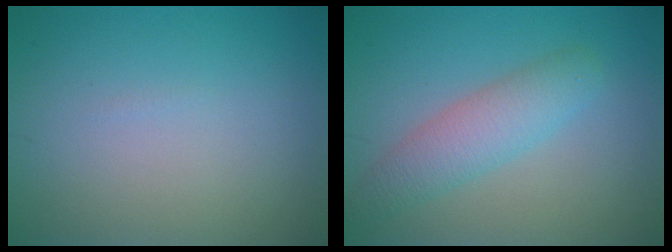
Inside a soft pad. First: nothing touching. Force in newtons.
{"total": 3.7, "press": 3.7, "slide": 0.1}